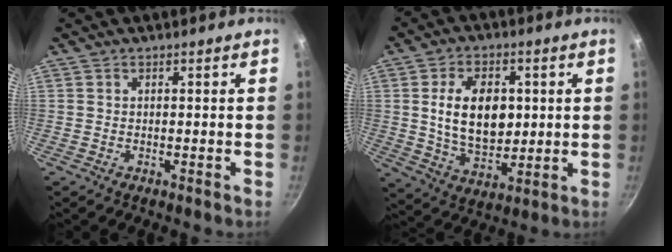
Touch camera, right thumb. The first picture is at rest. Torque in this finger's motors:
{"motor_torque": [-0.22, 0.54, 0.54, 0.20, 0.26]}